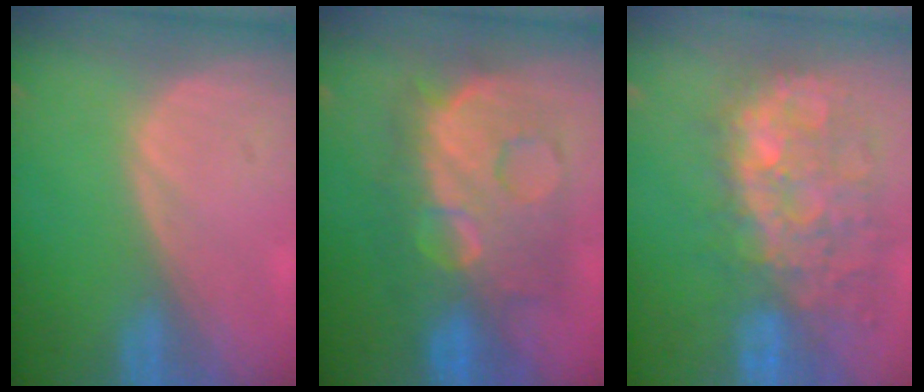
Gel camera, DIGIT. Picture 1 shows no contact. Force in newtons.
{"total": 12.3, "press": 12.2, "slide": 1.2}
{"total": 12.2, "press": 11.1, "slide": 5.1}